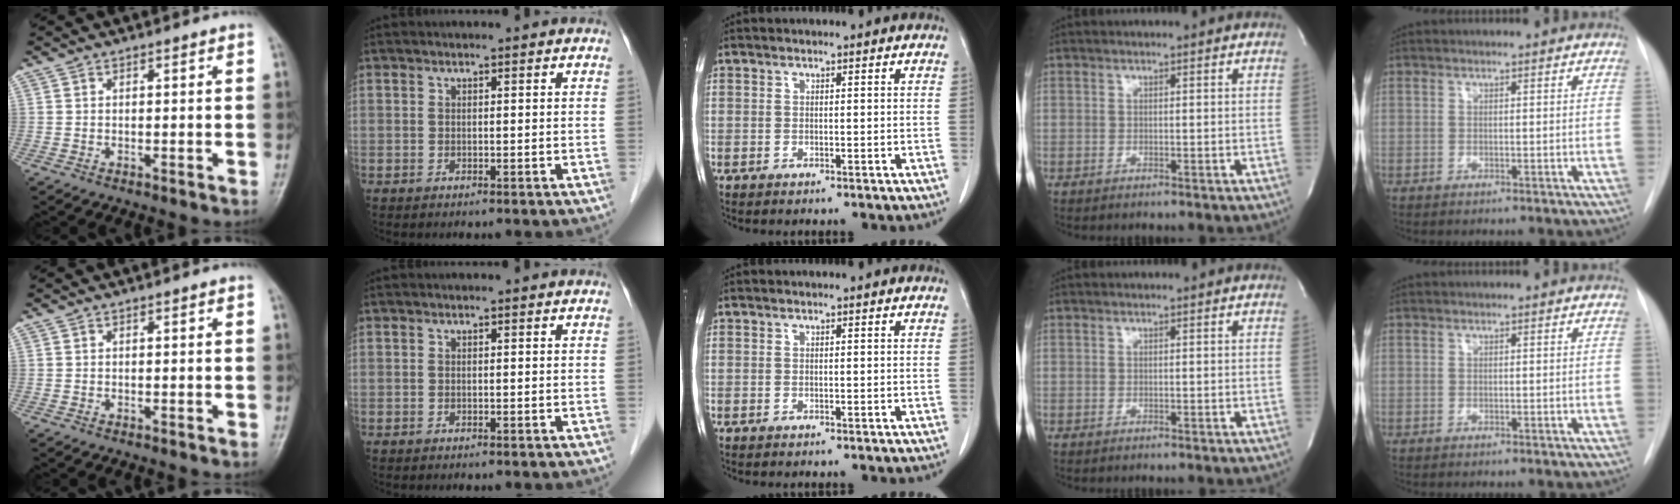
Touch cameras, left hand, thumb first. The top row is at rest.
{}